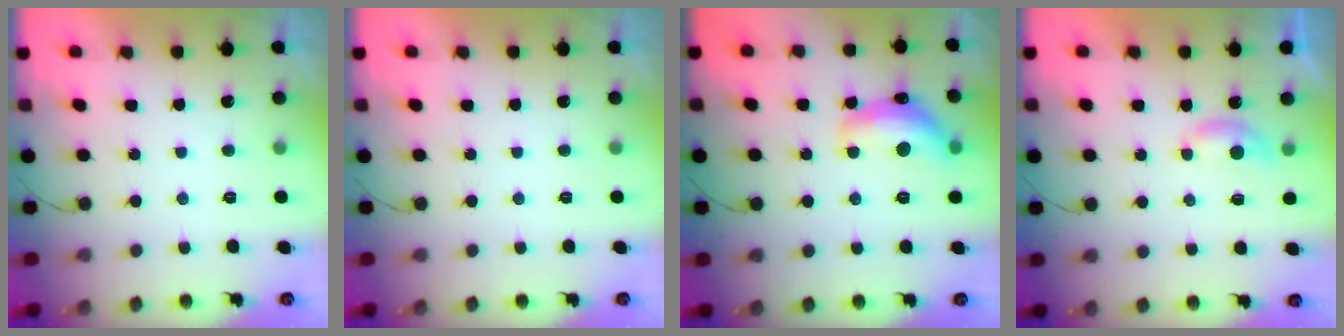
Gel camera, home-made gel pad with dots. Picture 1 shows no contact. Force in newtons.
{"total": 0.0}
{"total": 16.3, "press": 16.3, "slide": 1.0}
{"total": 4.5, "press": 4.5, "slide": 0.5}